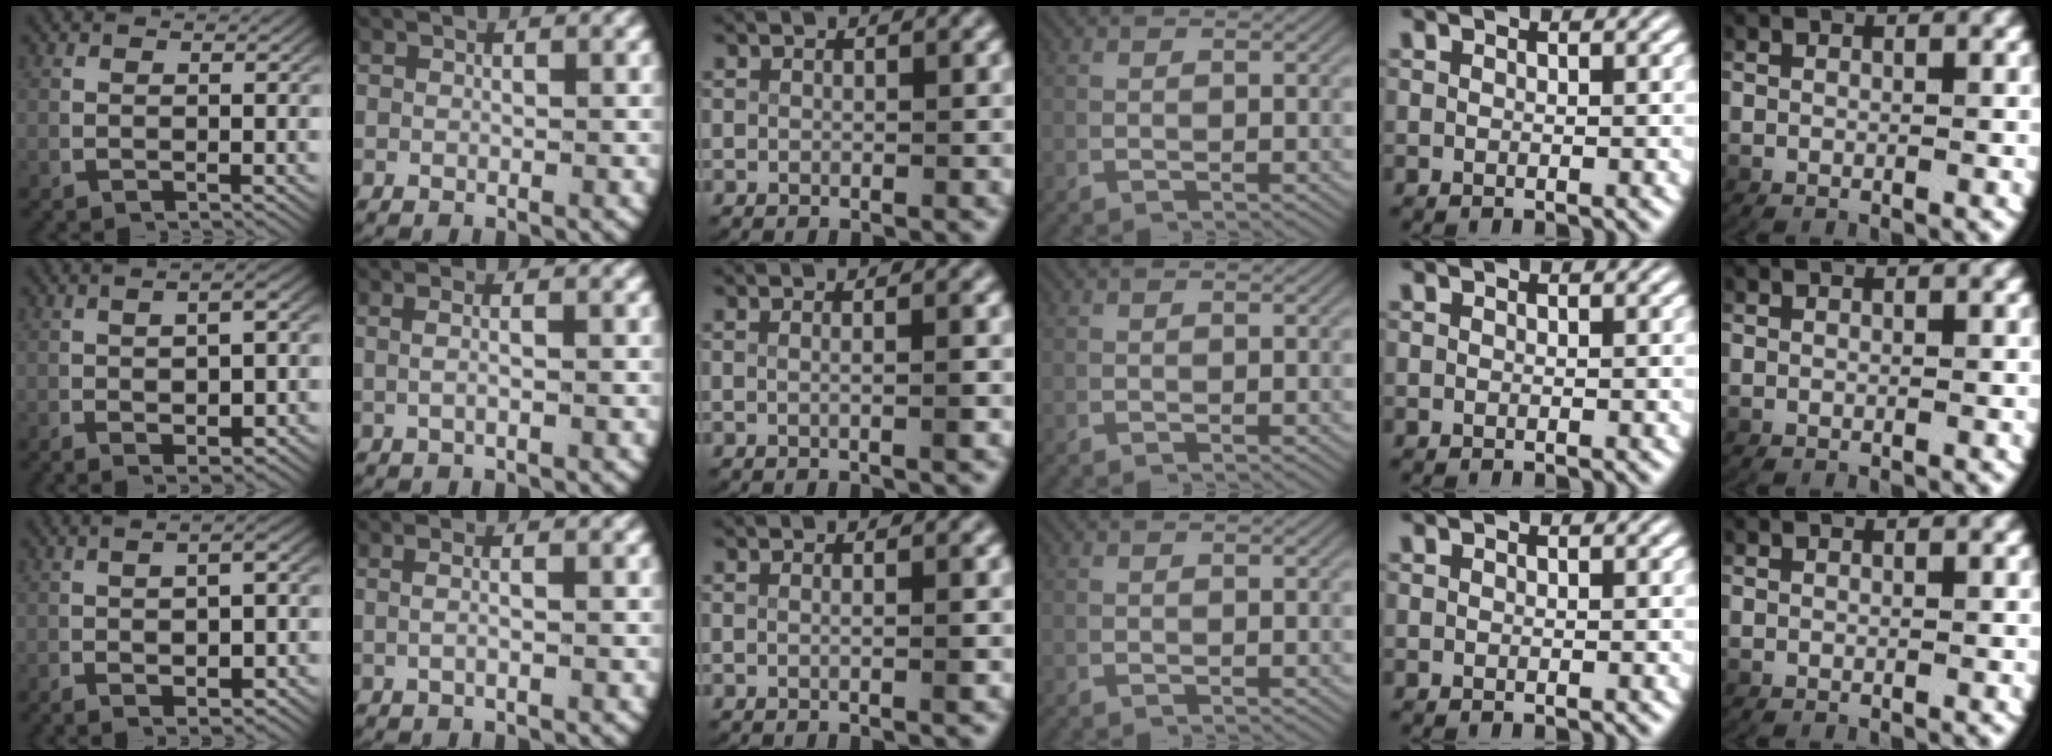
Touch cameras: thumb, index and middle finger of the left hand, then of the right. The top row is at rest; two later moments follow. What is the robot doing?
{"motion": "lift_and_place", "object": "towel"}